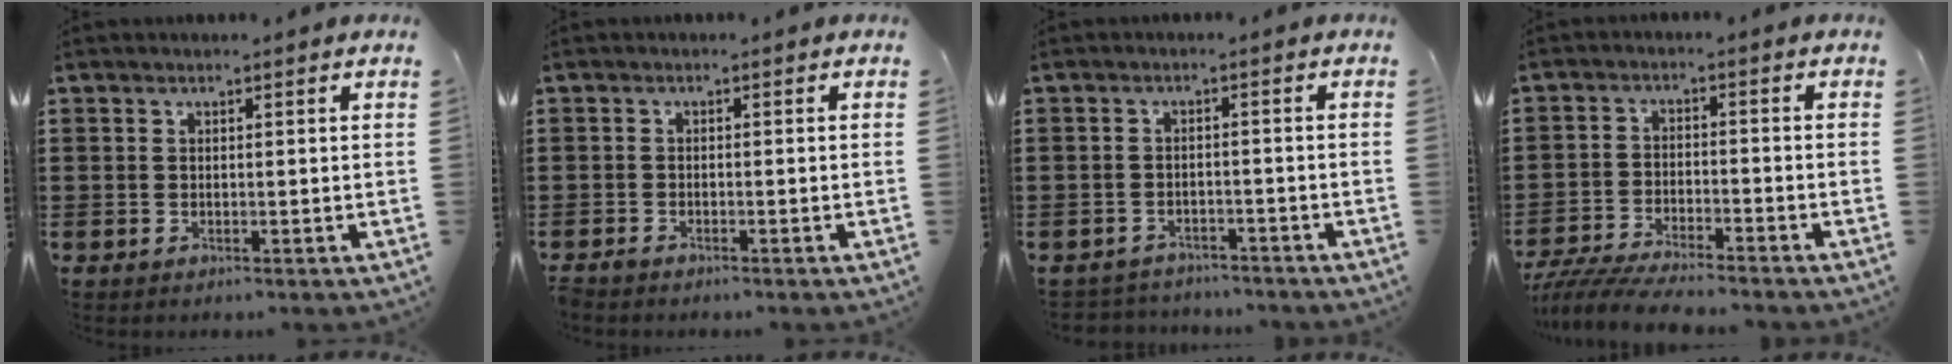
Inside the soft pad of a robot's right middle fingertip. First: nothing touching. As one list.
[{"total": 0.9, "force": [-0.9, 0.2, 0.1], "torque": [-0.005, 0.000, -0.019]}, {"total": 2.6, "force": [-2.5, 0.4, -0.3], "torque": [-0.003, -0.002, -0.056]}, {"total": 5.7, "force": [-5.5, 0.3, 1.5], "torque": [-0.042, -0.007, -0.112]}]